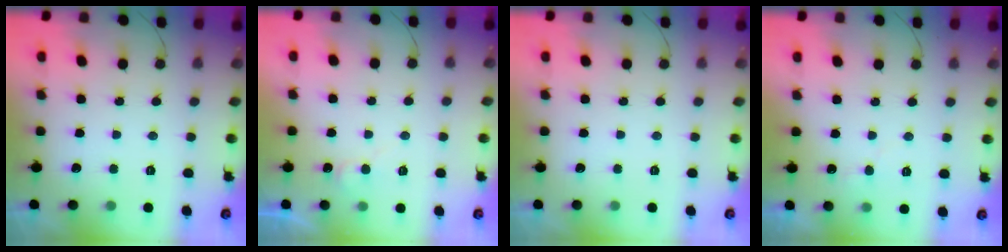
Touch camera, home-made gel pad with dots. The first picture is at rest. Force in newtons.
{"total": 4.7, "press": 4.7, "slide": 0.6}
{"total": 0.0}
{"total": 3.8, "press": 3.7, "slide": 0.2}